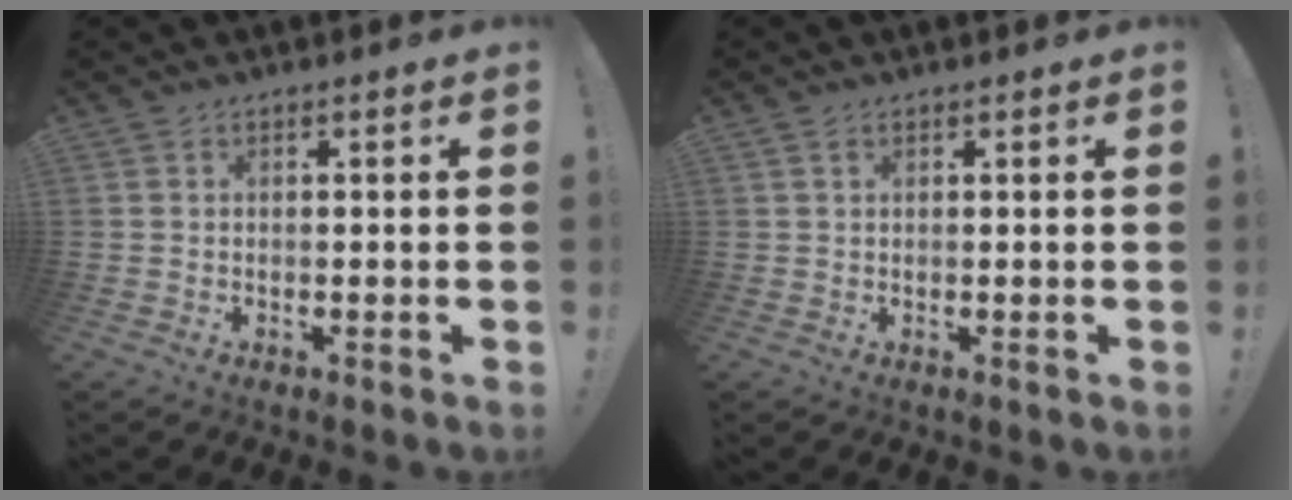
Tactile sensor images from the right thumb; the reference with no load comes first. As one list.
[{"total": 1.1, "force": [0.6, 0.8, 0.5], "torque": [-0.005, 0.000, 0.011]}]